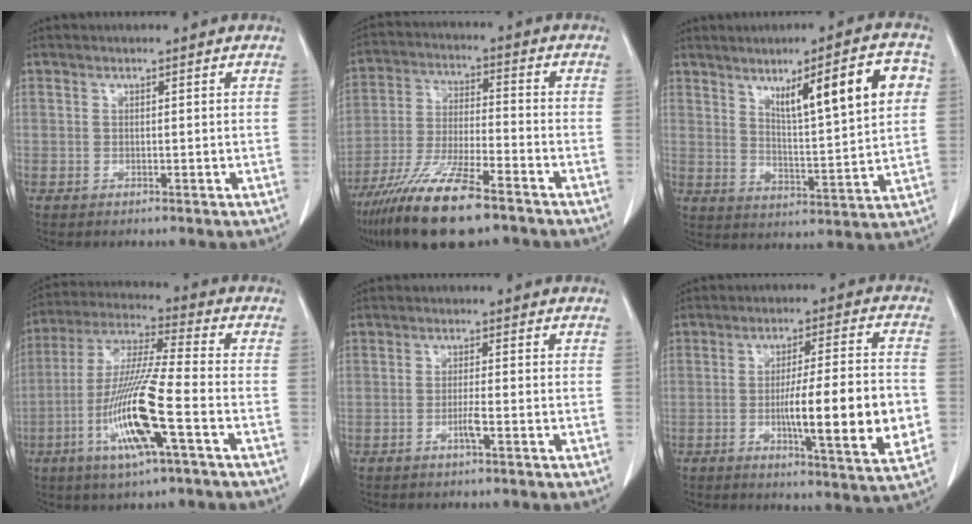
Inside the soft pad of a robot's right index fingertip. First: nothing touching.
{"total": 15.1, "force": [-10.5, 2.5, 10.5], "torque": [-0.217, -0.039, -0.192]}
{"total": 13.2, "force": [5.2, 1.6, 12.0], "torque": [-0.179, 0.010, 0.082]}
{"total": 14.8, "force": [-5.2, 0.5, 13.9], "torque": [-0.285, -0.012, -0.101]}
{"total": 2.0, "force": [-0.9, -0.2, 1.8], "torque": [-0.036, -0.002, -0.019]}
{"total": 14.8, "force": [-2.7, 0.9, 14.6], "torque": [-0.215, -0.007, -0.041]}